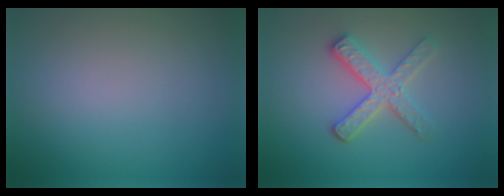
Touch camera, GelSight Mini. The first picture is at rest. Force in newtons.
{"total": 3.5, "press": 3.0, "slide": 1.8}